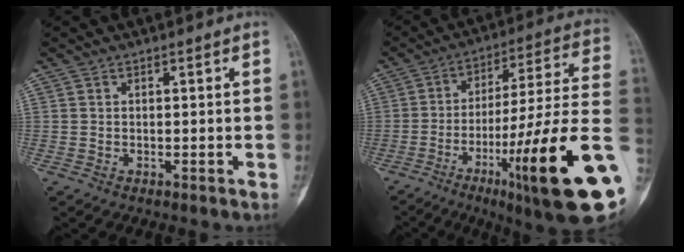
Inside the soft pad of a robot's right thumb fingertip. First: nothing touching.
{"total": 26.6, "force": [-8.6, 3.0, 25.0], "torque": [-0.345, 0.025, -0.124]}